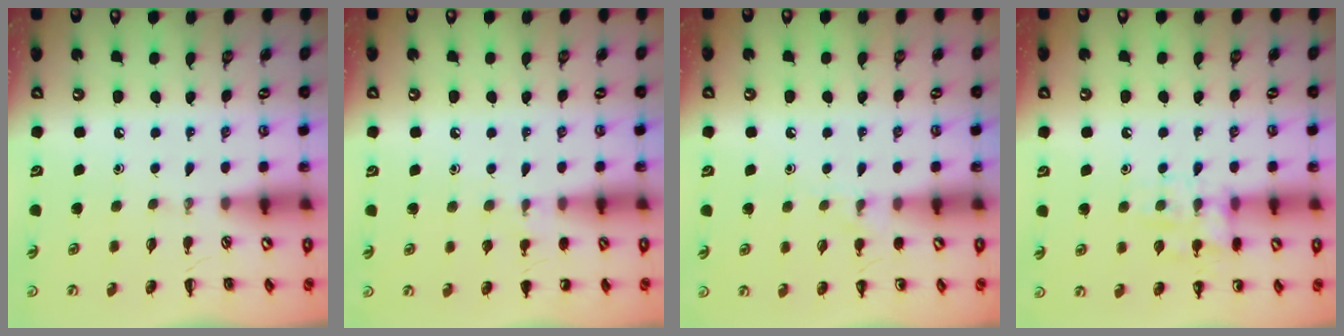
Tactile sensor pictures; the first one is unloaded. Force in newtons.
{"total": 6.4, "press": 6.1, "slide": 1.7}
{"total": 6.1, "press": 5.7, "slide": 2.2}
{"total": 10.7, "press": 10.7, "slide": 0.3}